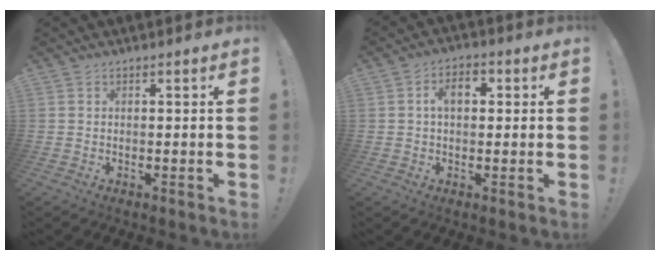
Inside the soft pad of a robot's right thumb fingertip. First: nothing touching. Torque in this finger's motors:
{"motor_torque": [0.41, 1.21, 0.03, -0.03, 0.00]}